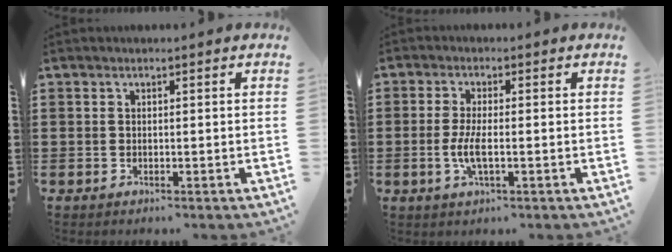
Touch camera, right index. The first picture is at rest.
{"total": 4.2, "force": [-0.9, 1.1, 3.9], "torque": [-0.089, -0.005, -0.023]}